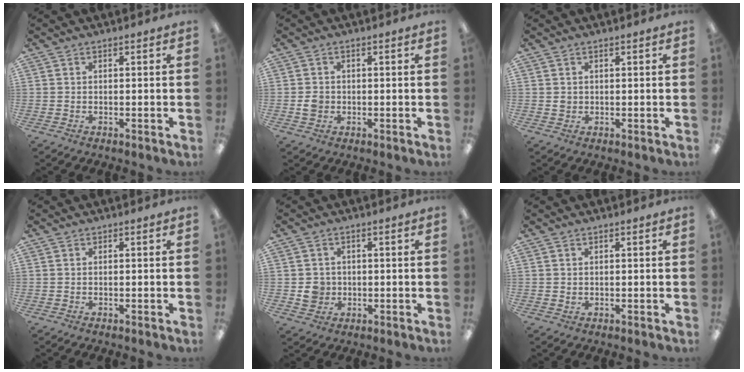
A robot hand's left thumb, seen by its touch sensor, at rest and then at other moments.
{"total": 2.5, "force": [-0.2, 2.2, 1.2], "torque": [-0.014, 0.001, -0.007]}
{"total": 1.4, "force": [0.6, 1.1, 0.5], "torque": [-0.012, 0.004, 0.010]}
{"total": 0.0}
{"total": 3.9, "force": [-0.2, 3.8, 1.1], "torque": [-0.007, 0.001, -0.004]}
{"total": 0.8, "force": [0.5, 0.6, 0.4], "torque": [-0.009, 0.003, 0.008]}